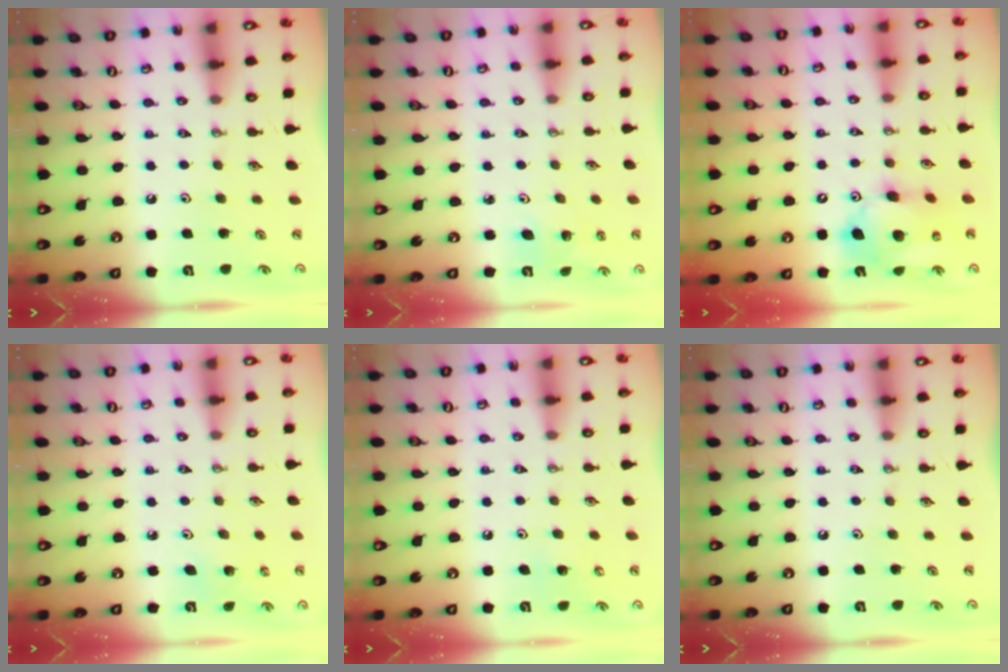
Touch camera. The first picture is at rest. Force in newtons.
{"total": 2.8, "press": 2.4, "slide": 1.5}
{"total": 13.7, "press": 13.4, "slide": 2.4}
{"total": 3.7, "press": 3.6, "slide": 0.3}
{"total": 5.1, "press": 5.1, "slide": 0.6}
{"total": 0.0}